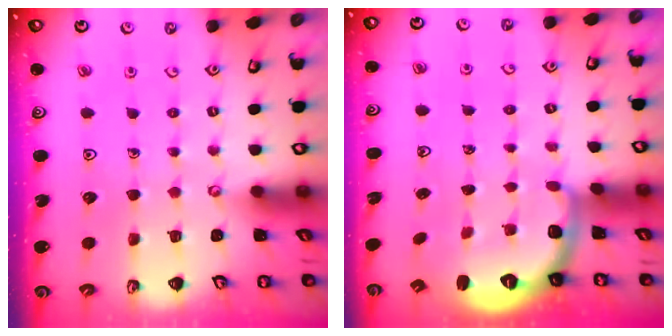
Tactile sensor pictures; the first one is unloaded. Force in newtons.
{"total": 2.7, "press": 1.6, "slide": 2.1}